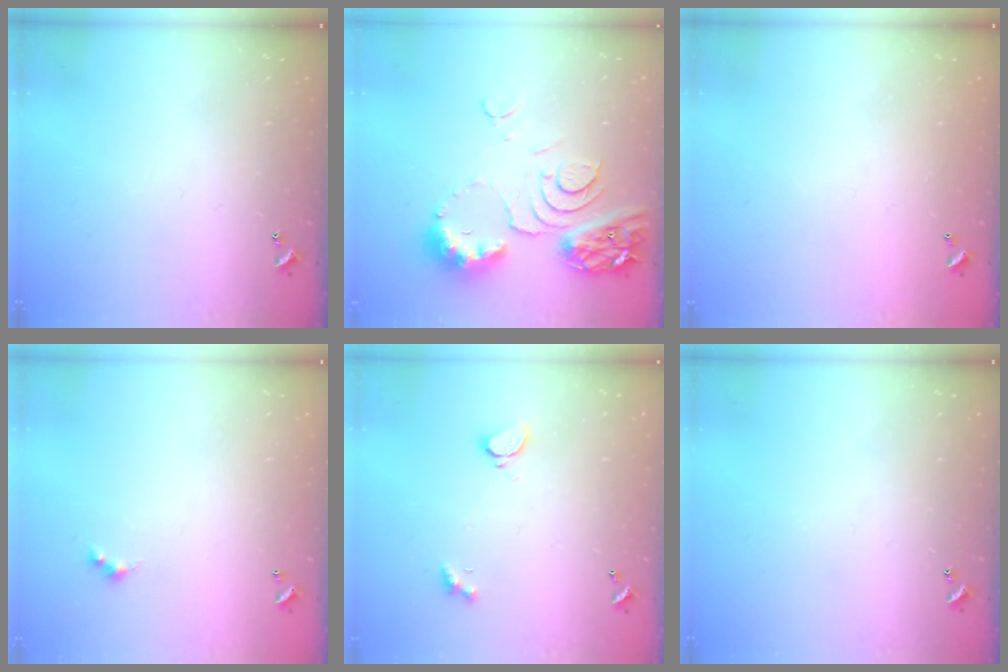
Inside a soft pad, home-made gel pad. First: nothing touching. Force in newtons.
{"total": 11.1, "press": 11.0, "slide": 1.3}
{"total": 2.8, "press": 2.8, "slide": 0.1}
{"total": 1.5, "press": 1.4, "slide": 0.3}
{"total": 1.7, "press": 1.7, "slide": 0.3}
{"total": 0.0}